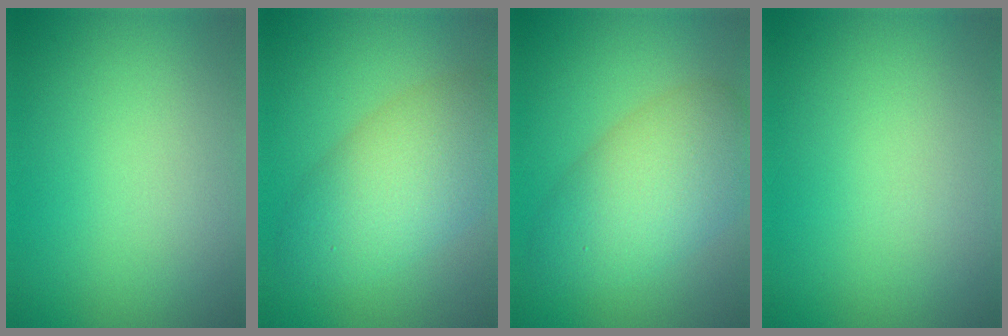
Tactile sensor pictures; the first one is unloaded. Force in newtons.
{"total": 6.5, "press": 6.5, "slide": 0.3}
{"total": 6.3, "press": 6.3, "slide": 0.3}
{"total": 0.0}